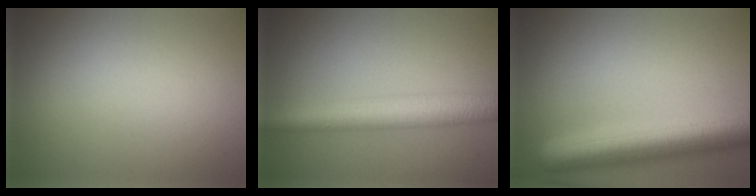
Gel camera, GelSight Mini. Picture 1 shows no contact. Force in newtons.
{"total": 5.9, "press": 5.9, "slide": 0.2}
{"total": 8.2, "press": 8.2, "slide": 0.3}